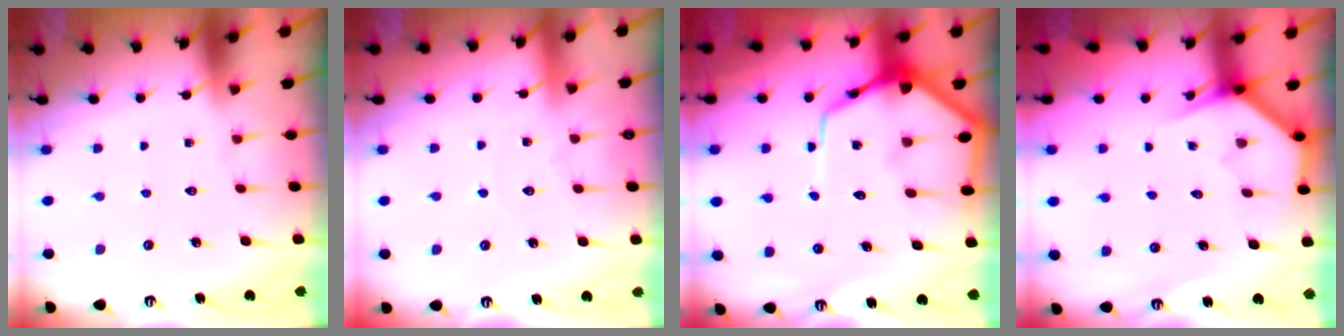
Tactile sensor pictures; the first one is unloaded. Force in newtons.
{"total": 2.8, "press": 2.8, "slide": 0.3}
{"total": 12.7, "press": 12.6, "slide": 1.2}
{"total": 3.8, "press": 3.8, "slide": 0.3}